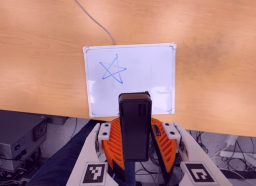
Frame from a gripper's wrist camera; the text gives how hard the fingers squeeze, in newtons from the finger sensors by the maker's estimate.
{"total": 6.0, "left": 5.9, "right": 6.2}